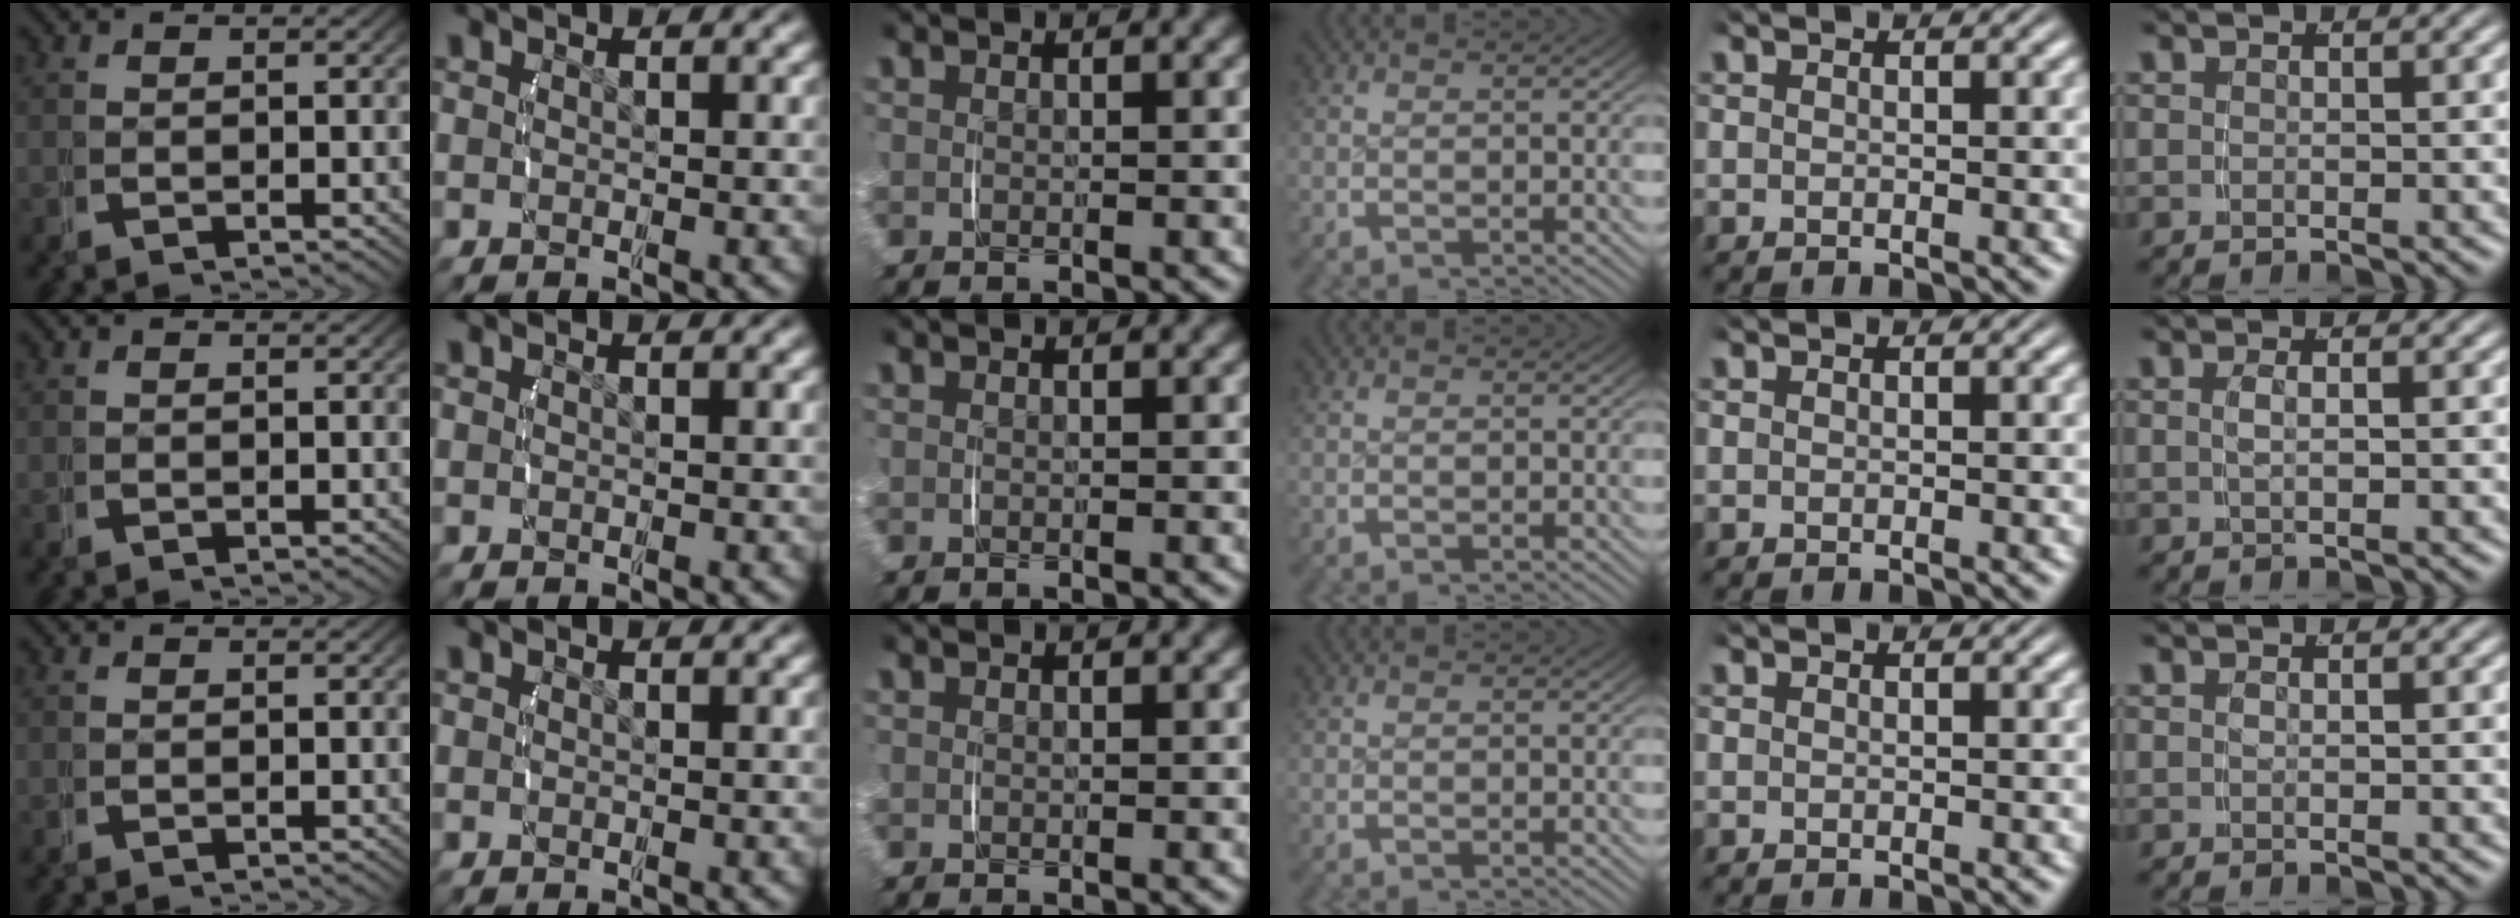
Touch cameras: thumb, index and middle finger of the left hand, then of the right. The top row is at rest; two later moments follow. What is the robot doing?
{"motion": "lift_and_place", "object": "jewelry box"}